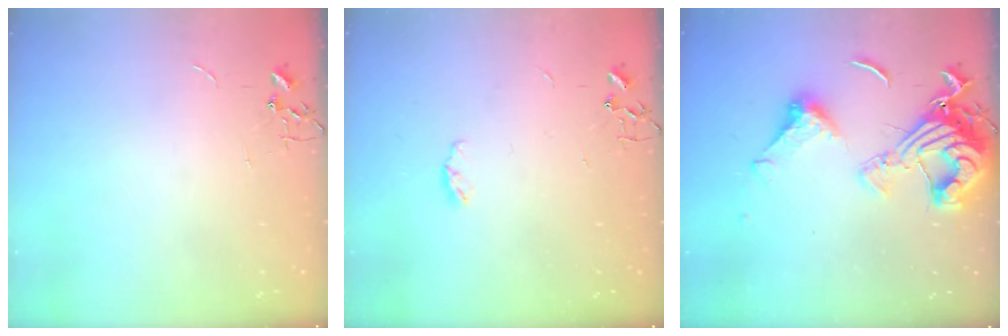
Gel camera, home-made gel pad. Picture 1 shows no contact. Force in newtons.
{"total": 4.2, "press": 4.2, "slide": 0.6}
{"total": 17.8, "press": 17.7, "slide": 1.9}